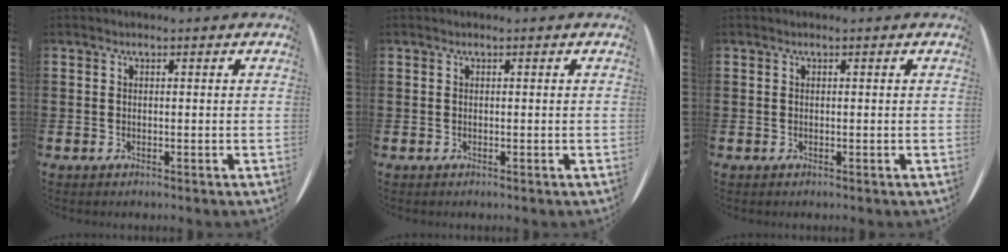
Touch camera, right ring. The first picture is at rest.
{"total": 0.0}
{"total": 0.0}